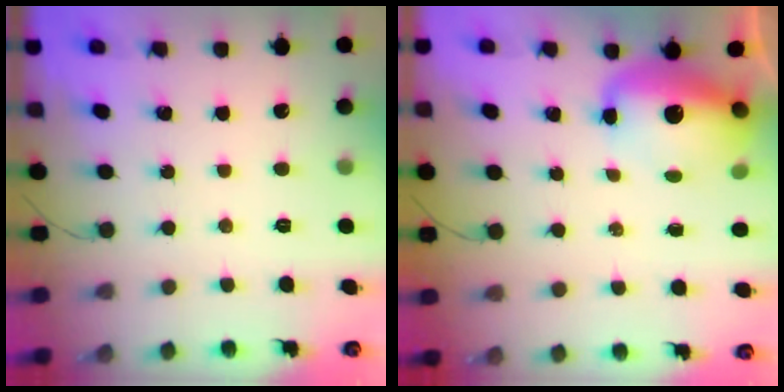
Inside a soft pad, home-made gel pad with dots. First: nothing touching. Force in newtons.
{"total": 13.4, "press": 13.0, "slide": 3.1}